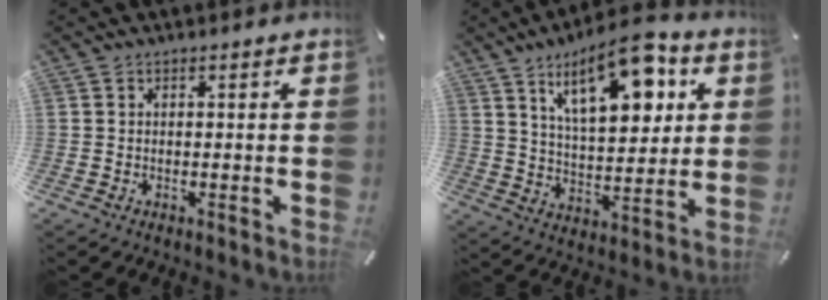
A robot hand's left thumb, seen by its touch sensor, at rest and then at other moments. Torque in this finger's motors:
{"motor_torque": [2.50, 2.50, 1.14, -1.12, 0.19]}